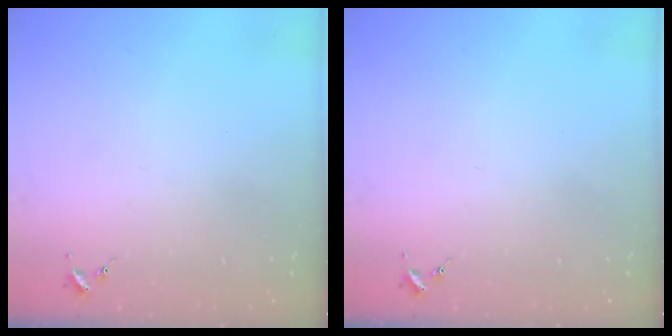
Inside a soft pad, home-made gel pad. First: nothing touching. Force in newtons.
{"total": 0.0}